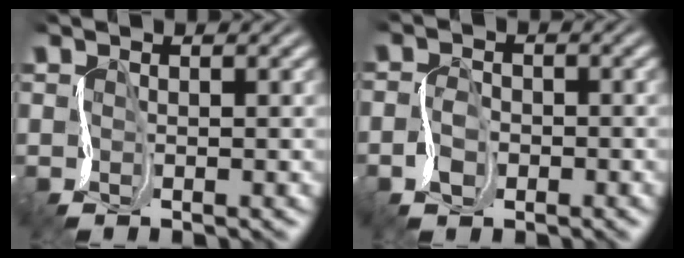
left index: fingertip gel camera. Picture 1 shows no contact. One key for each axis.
{"total": 1.2, "fx": -0.9, "fy": 0.8, "fz": 0.3, "tx": -0.021, "ty": 0.008, "tz": -0.024}